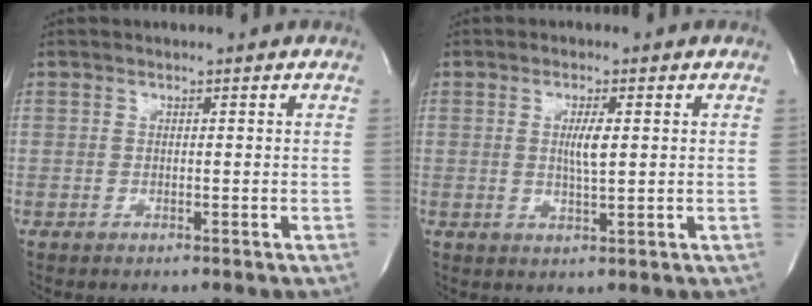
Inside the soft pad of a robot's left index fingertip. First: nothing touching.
{"total": 3.2, "force": [0.4, 0.4, 3.2], "torque": [-0.063, -0.005, 0.007]}